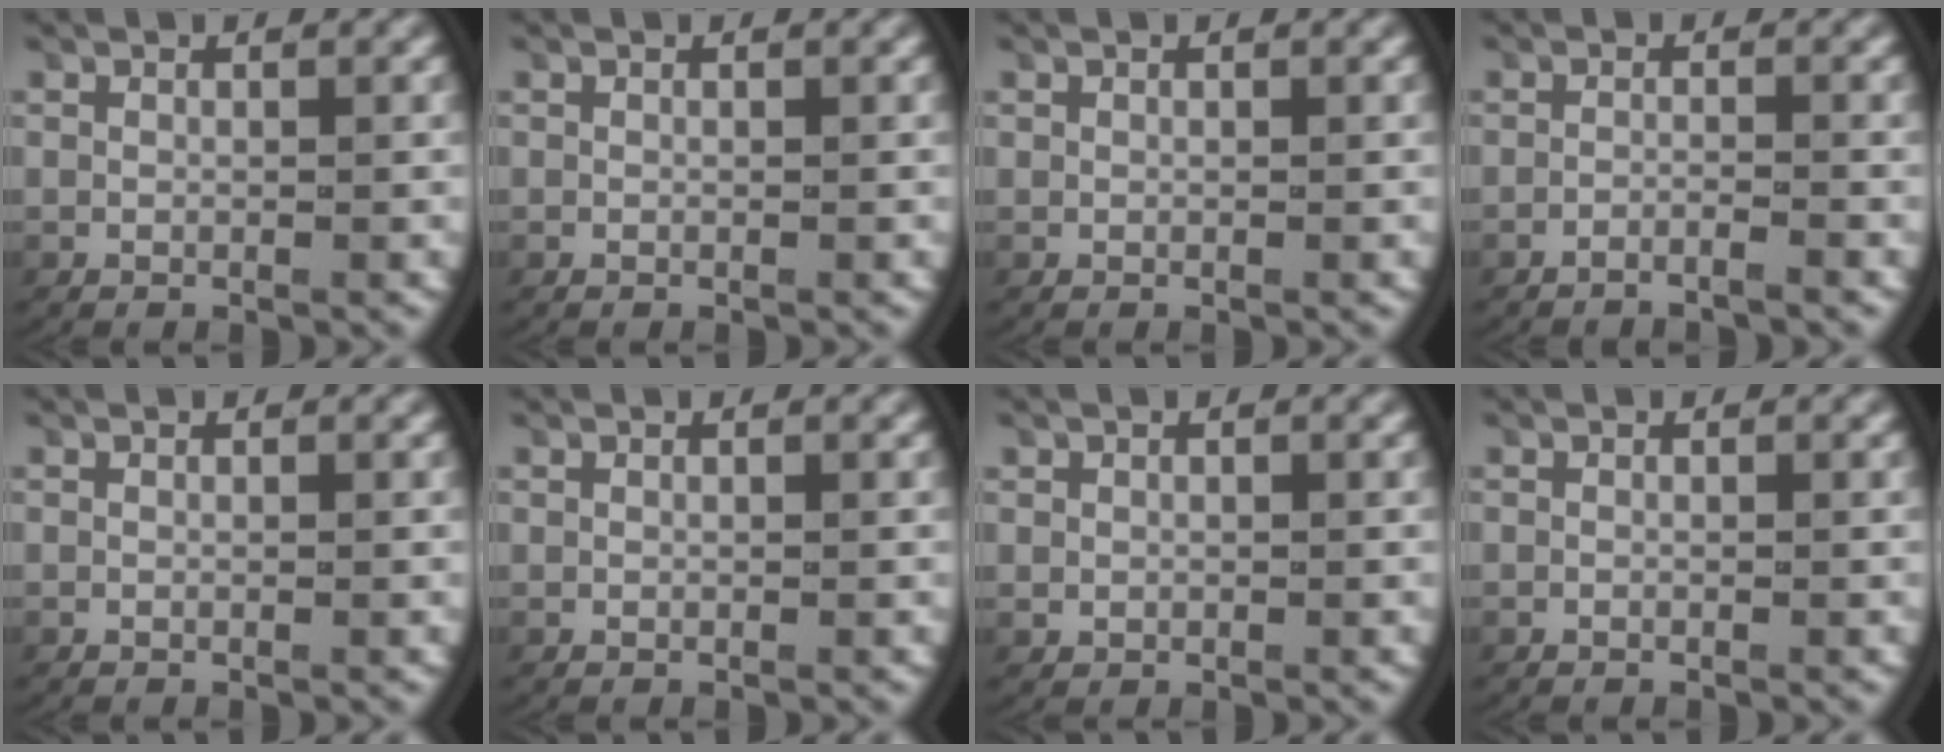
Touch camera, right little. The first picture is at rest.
{"total": 0.0}
{"total": 0.0}
{"total": 1.5, "force": [-1.4, 0.0, 0.5], "torque": [-0.015, -0.001, -0.028]}
{"total": 0.0}
{"total": 0.0}
{"total": 0.8, "force": [0.1, 0.7, 0.2], "torque": [-0.015, -0.008, 0.009]}
{"total": 0.0}